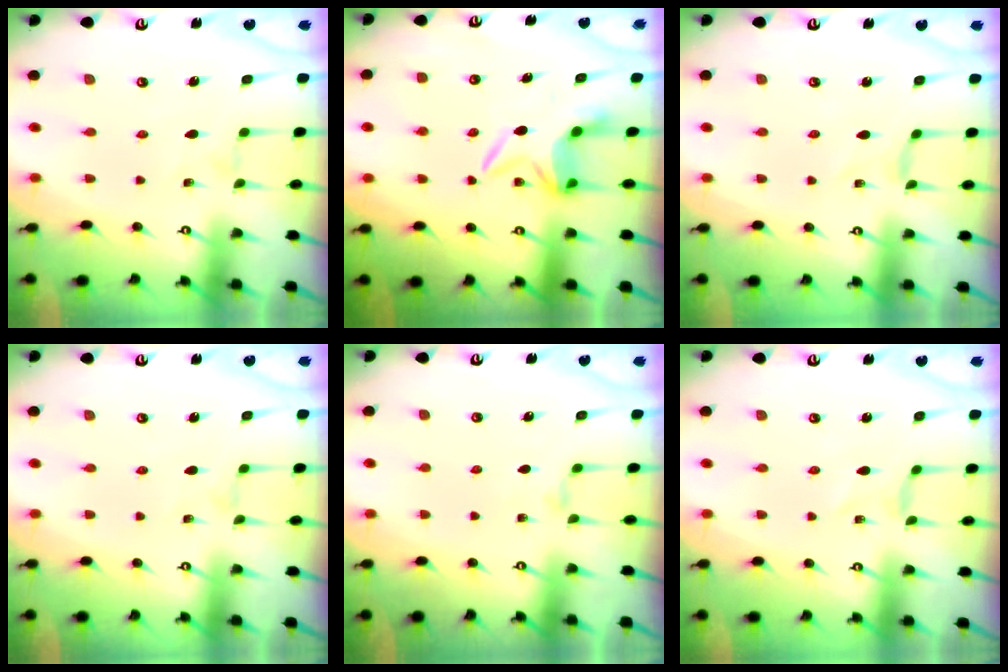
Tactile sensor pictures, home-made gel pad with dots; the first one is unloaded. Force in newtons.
{"total": 6.3, "press": 6.1, "slide": 1.5}
{"total": 0.0}
{"total": 1.1, "press": 1.1, "slide": 0.2}
{"total": 2.3, "press": 2.3, "slide": 0.4}
{"total": 0.0}